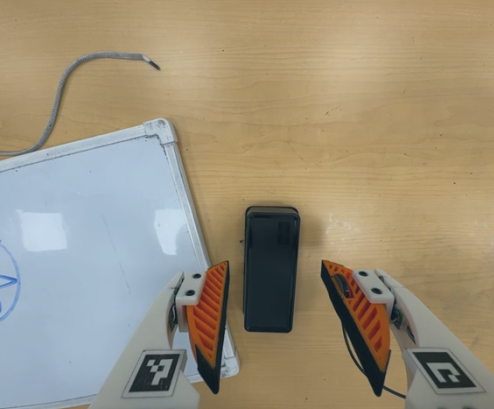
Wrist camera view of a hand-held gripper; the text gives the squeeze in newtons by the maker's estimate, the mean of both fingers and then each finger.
{"total": 0.0}